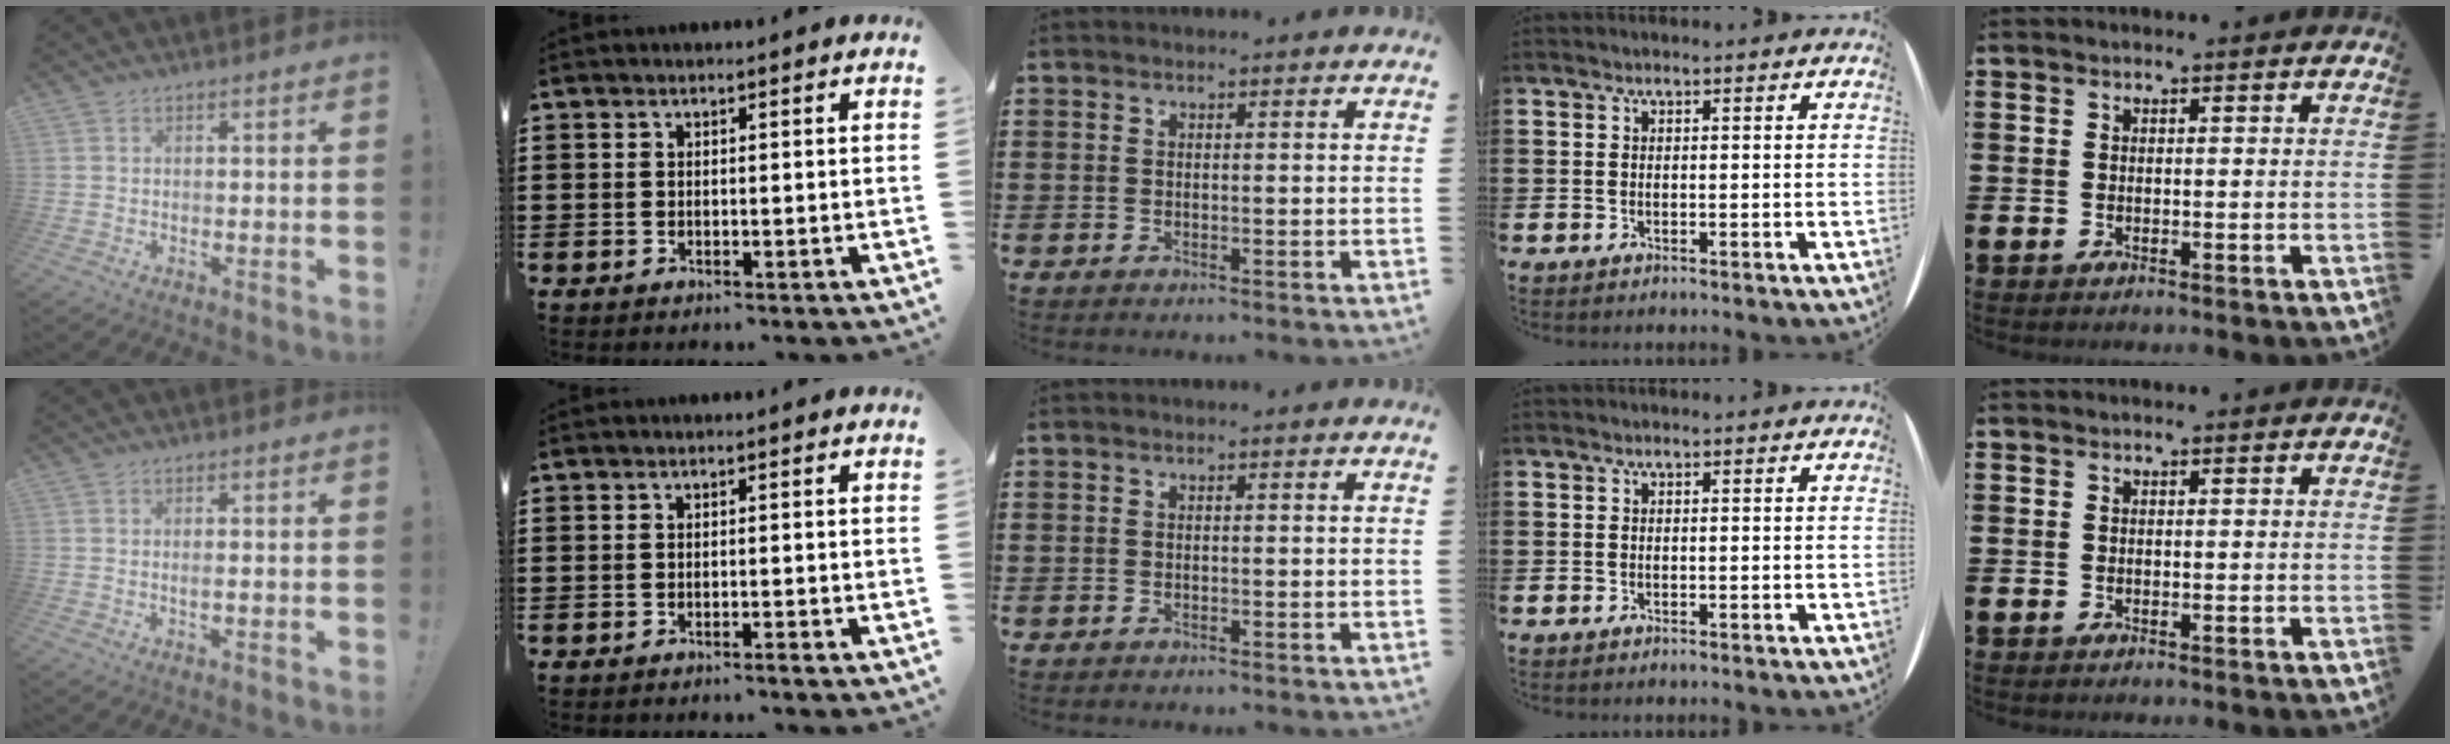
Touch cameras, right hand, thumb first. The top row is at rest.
{"thumb": {"total": 1.3, "force": [-0.3, 0.0, 1.2], "torque": [-0.018, -0.002, -0.007]}, "index": {"total": 0.9, "force": [-0.7, 0.0, 0.5], "torque": [-0.011, -0.003, -0.013]}}